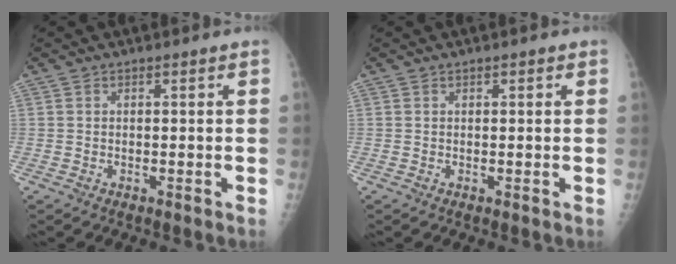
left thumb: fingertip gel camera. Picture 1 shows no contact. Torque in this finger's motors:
{"motor_torque": [-0.26, 0.02, -0.37, -0.26, 0.02]}